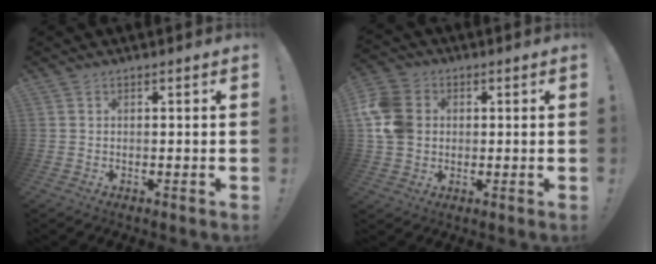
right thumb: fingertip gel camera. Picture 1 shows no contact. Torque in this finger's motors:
{"motor_torque": [0.20, 0.23, 0.20, 0.48, 0.08]}